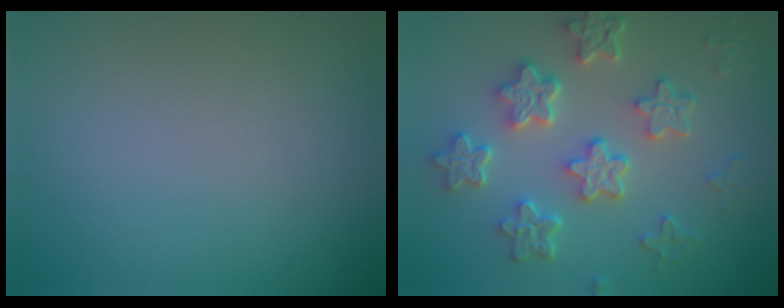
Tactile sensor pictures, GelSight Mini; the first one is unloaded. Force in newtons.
{"total": 6.2, "press": 4.9, "slide": 3.9}